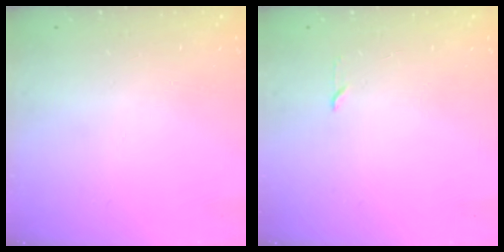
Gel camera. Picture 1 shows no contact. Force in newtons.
{"total": 2.3, "press": 2.2, "slide": 0.3}